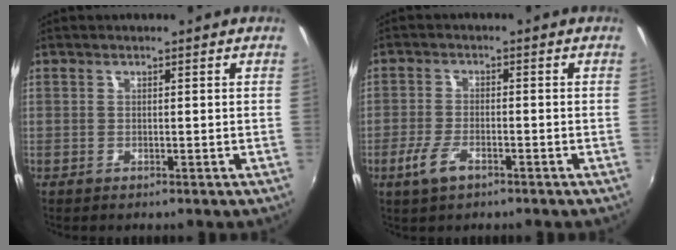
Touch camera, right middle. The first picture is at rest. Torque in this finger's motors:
{"motor_torque": [1.03, -1.07, 0.08, 0.05]}